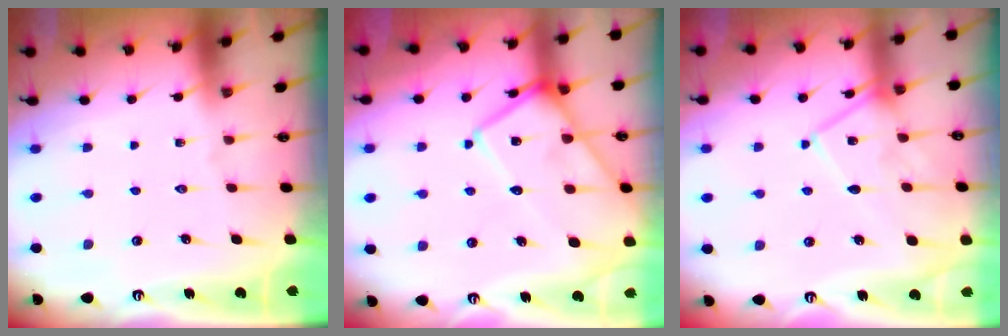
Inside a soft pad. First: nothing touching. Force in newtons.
{"total": 17.1, "press": 17.0, "slide": 1.3}
{"total": 11.5, "press": 11.5, "slide": 0.4}